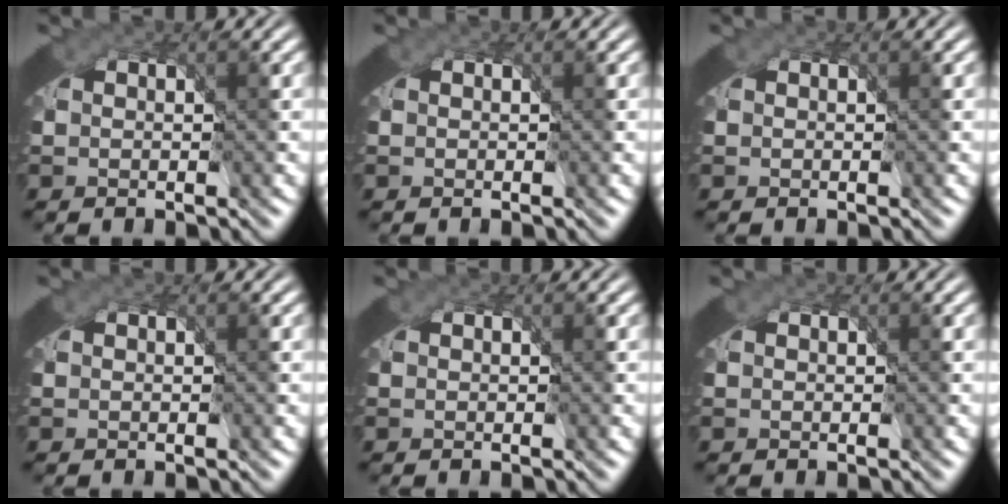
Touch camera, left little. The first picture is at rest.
{"total": 0.0}
{"total": 0.0}
{"total": 0.0}
{"total": 0.0}
{"total": 0.0}